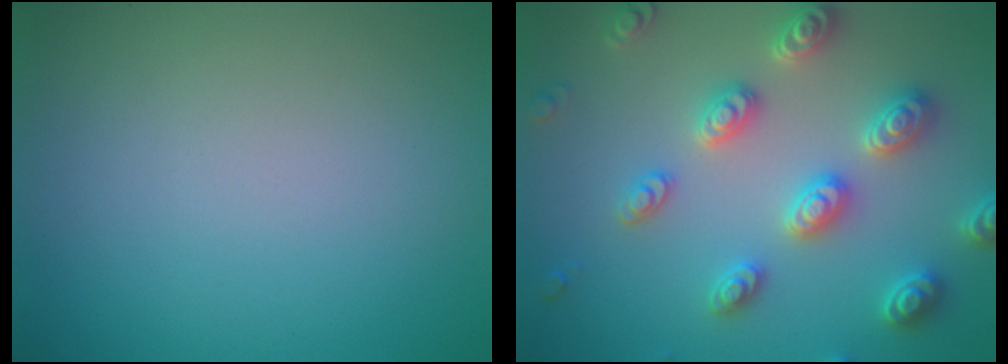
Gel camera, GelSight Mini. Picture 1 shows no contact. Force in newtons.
{"total": 5.2, "press": 5.1, "slide": 1.1}